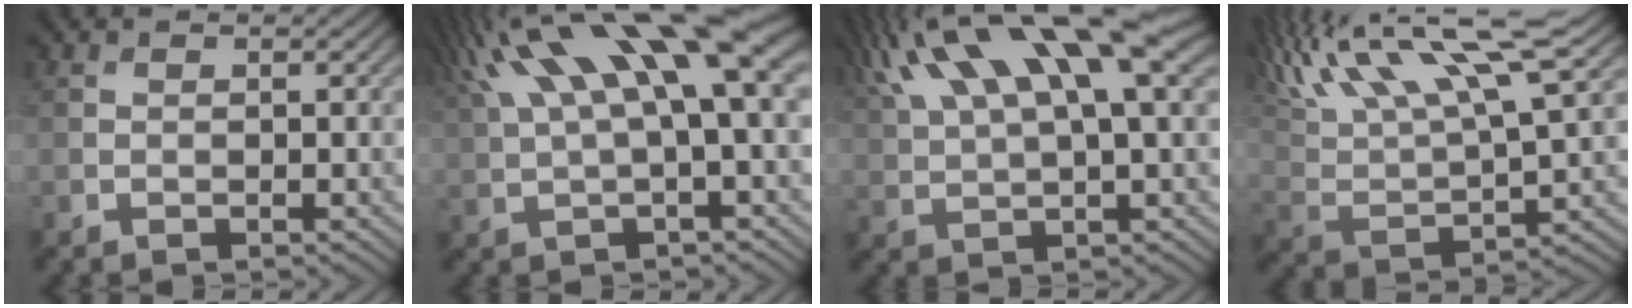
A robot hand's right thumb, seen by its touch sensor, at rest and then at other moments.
{"total": 14.4, "force": [6.1, 3.4, 12.6], "torque": [-0.251, 0.024, 0.120]}
{"total": 15.5, "force": [8.4, 4.2, 12.3], "torque": [-0.261, 0.024, 0.156]}
{"total": 17.4, "force": [11.1, 5.0, 12.5], "torque": [-0.260, 0.023, 0.193]}